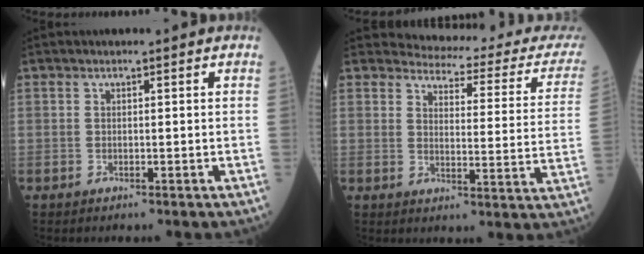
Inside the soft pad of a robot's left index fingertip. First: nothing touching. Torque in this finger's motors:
{"motor_torque": [0.84, -1.29, -0.04, -0.04]}